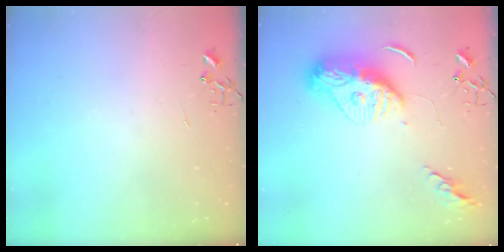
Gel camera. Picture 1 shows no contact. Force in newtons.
{"total": 12.7, "press": 12.7, "slide": 1.2}